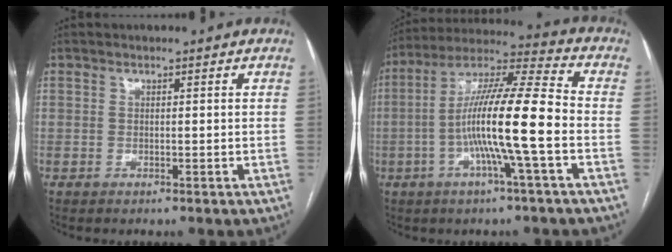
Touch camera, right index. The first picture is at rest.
{"total": 15.3, "force": [-3.2, 0.0, 14.9], "torque": [-0.271, 0.009, -0.068]}